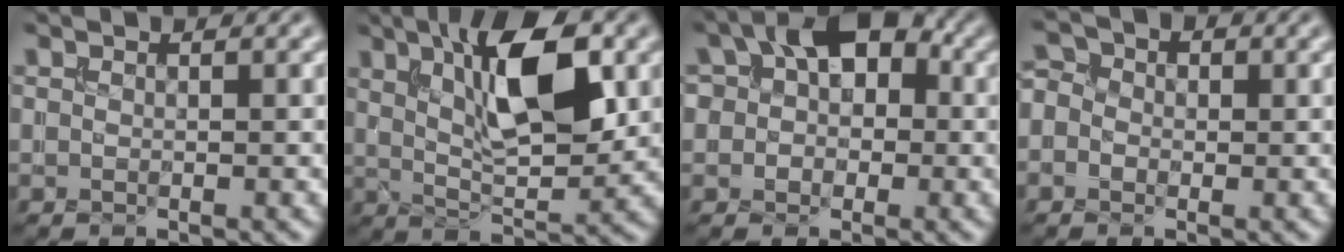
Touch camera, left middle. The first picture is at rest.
{"total": 9.2, "force": [3.0, 3.2, 8.1], "torque": [-0.125, 0.004, 0.053]}
{"total": 6.5, "force": [1.3, 4.7, 4.2], "torque": [-0.039, 0.023, 0.006]}
{"total": 2.8, "force": [-0.2, 2.5, 1.1], "torque": [0.000, 0.012, -0.028]}